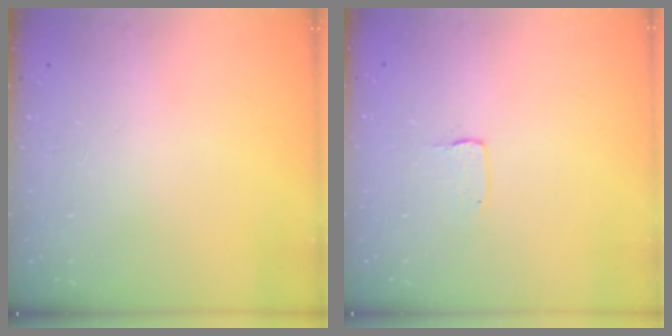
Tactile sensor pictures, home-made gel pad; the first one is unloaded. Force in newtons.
{"total": 1.0, "press": 1.0, "slide": 0.1}